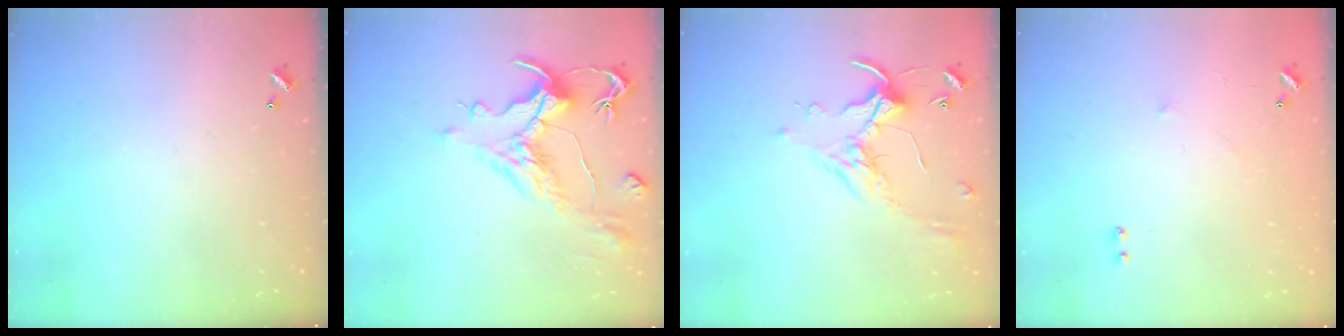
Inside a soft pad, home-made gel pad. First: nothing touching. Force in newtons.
{"total": 2.0, "press": 1.5, "slide": 1.4}
{"total": 0.7, "press": 0.6, "slide": 0.4}
{"total": 6.1, "press": 6.0, "slide": 0.8}